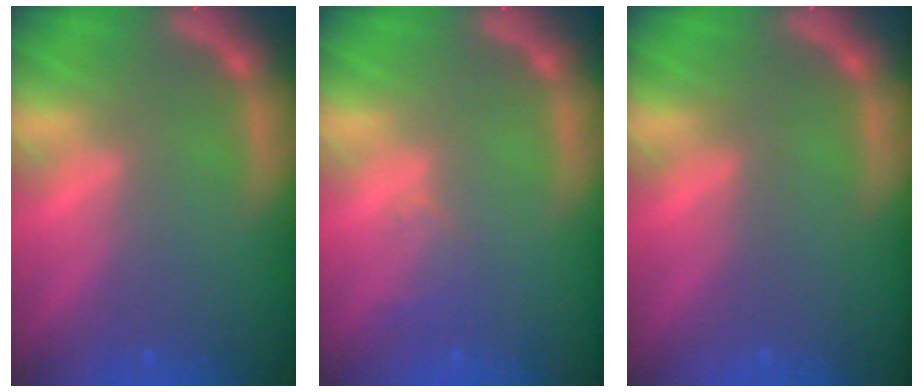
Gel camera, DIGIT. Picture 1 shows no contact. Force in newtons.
{"total": 1.5}
{"total": 0.0}